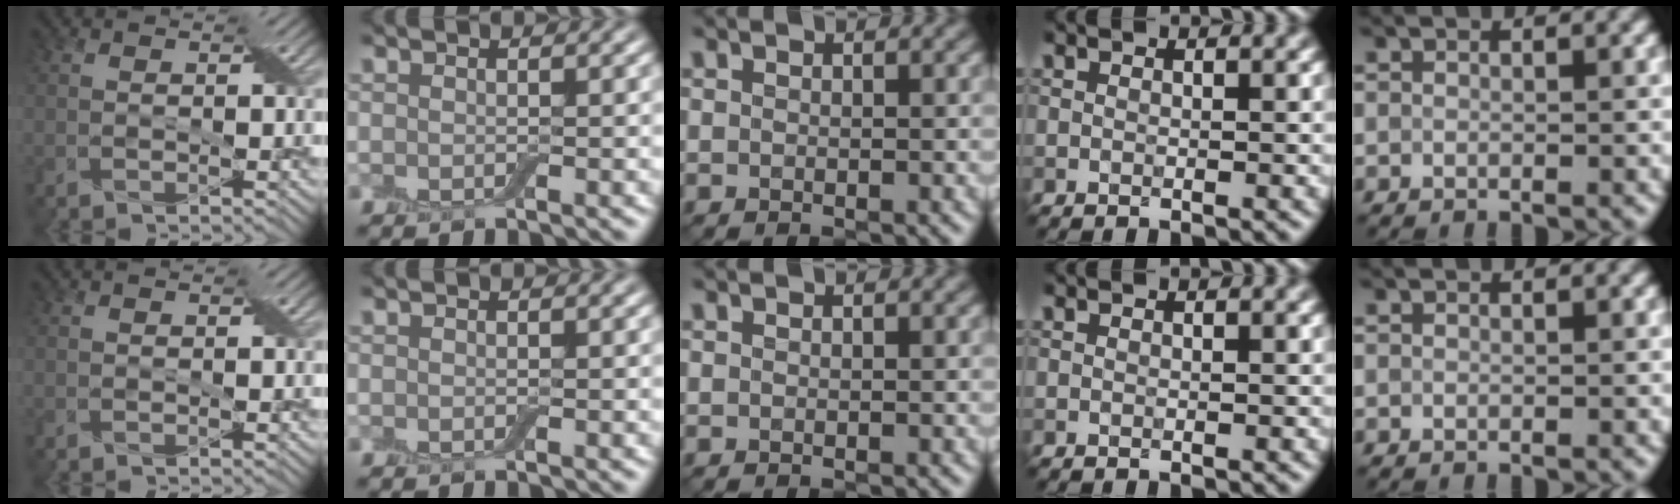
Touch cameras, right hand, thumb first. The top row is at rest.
{}